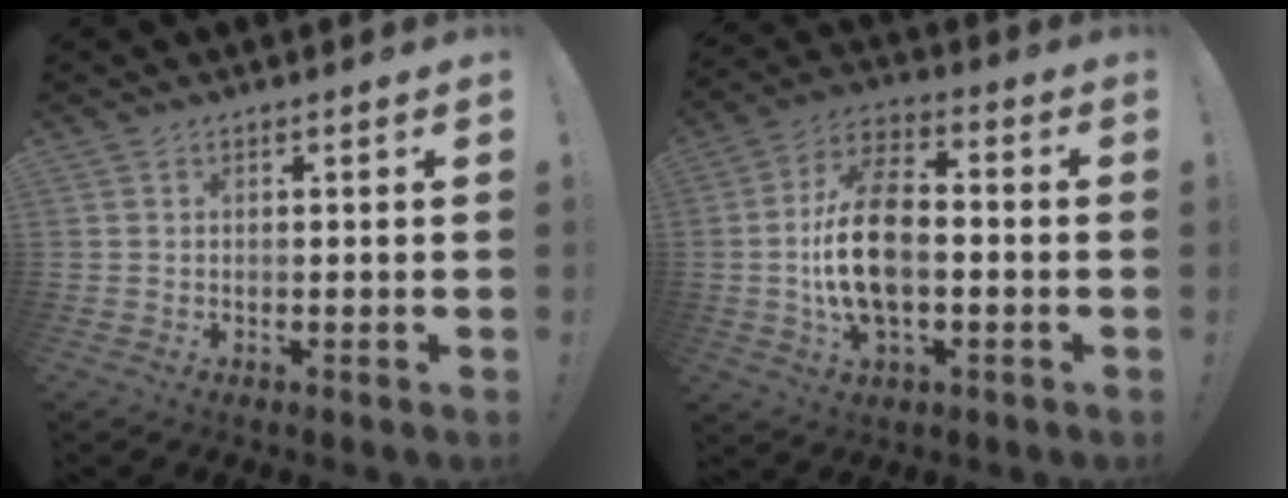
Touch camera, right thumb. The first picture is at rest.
{"total": 16.1, "force": [-1.5, 9.2, 13.1], "torque": [-0.245, 0.006, -0.029]}